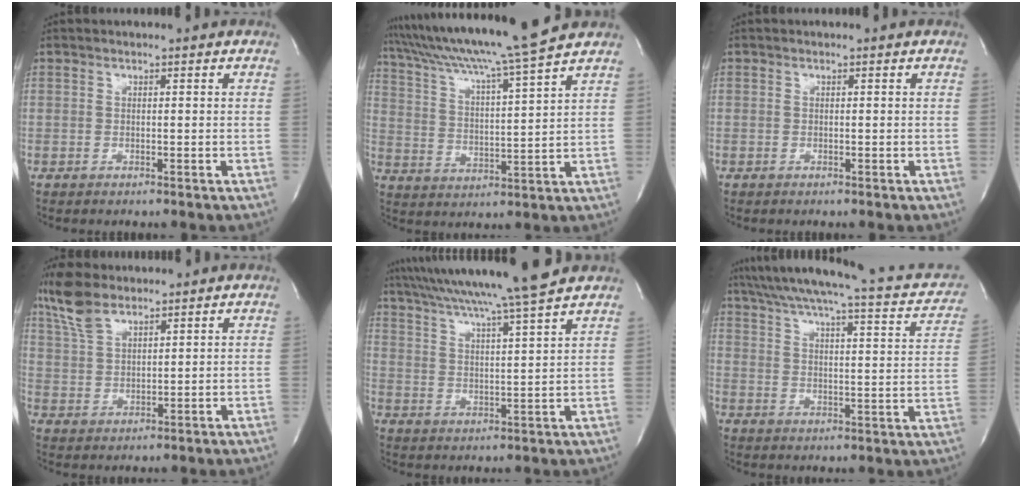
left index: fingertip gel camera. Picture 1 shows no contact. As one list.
[{"total": 16.1, "force": [14.0, -1.9, 7.8], "torque": [-0.139, -0.012, 0.224]}, {"total": 0.0}, {"total": 6.9, "force": [5.4, 2.6, 3.5], "torque": [-0.081, 0.015, 0.113]}, {"total": 17.3, "force": [15.0, -1.8, 8.4], "torque": [-0.147, -0.011, 0.223]}, {"total": 24.8, "force": [20.6, 4.6, 13.1], "torque": [-0.198, 0.006, 0.256]}]